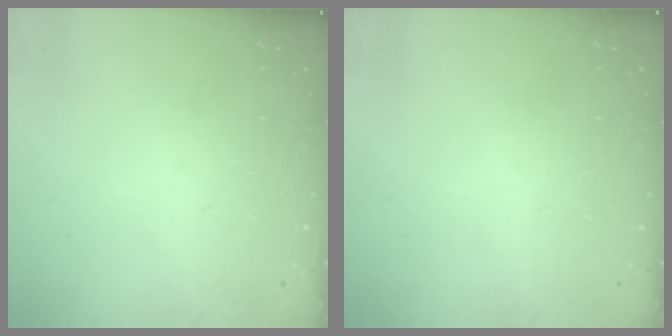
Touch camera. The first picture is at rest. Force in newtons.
{"total": 0.0}